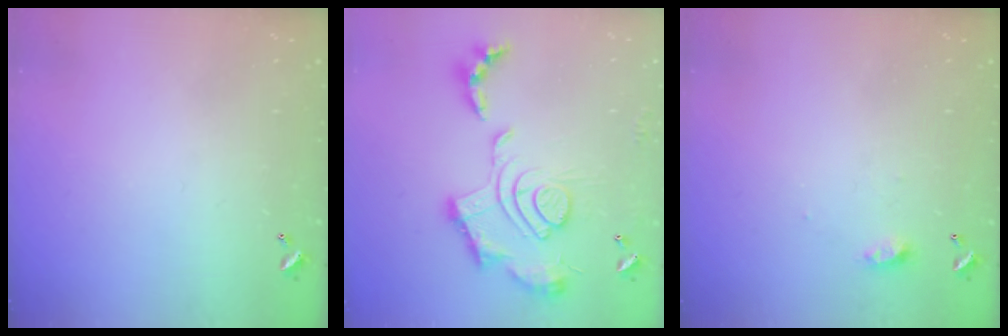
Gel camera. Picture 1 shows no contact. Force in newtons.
{"total": 2.4, "press": 1.9, "slide": 1.5}
{"total": 4.0, "press": 4.0, "slide": 0.5}